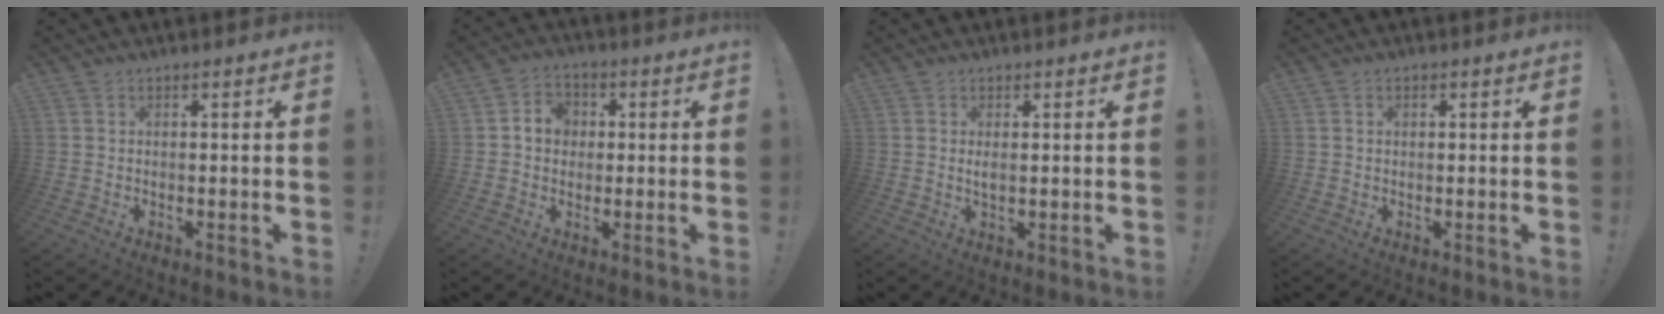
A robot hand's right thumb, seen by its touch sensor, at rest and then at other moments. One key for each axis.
{"total": 6.8, "fx": 0.7, "fy": 6.0, "fz": 3.1, "tx": -0.050, "ty": 0.013, "tz": 0.016}
{"total": 1.6, "fx": 0.5, "fy": 0.4, "fz": 1.5, "tx": -0.024, "ty": -0.003, "tz": 0.007}
{"total": 0.8, "fx": 0.4, "fy": 0.5, "fz": 0.4, "tx": -0.004, "ty": 0.001, "tz": 0.005}